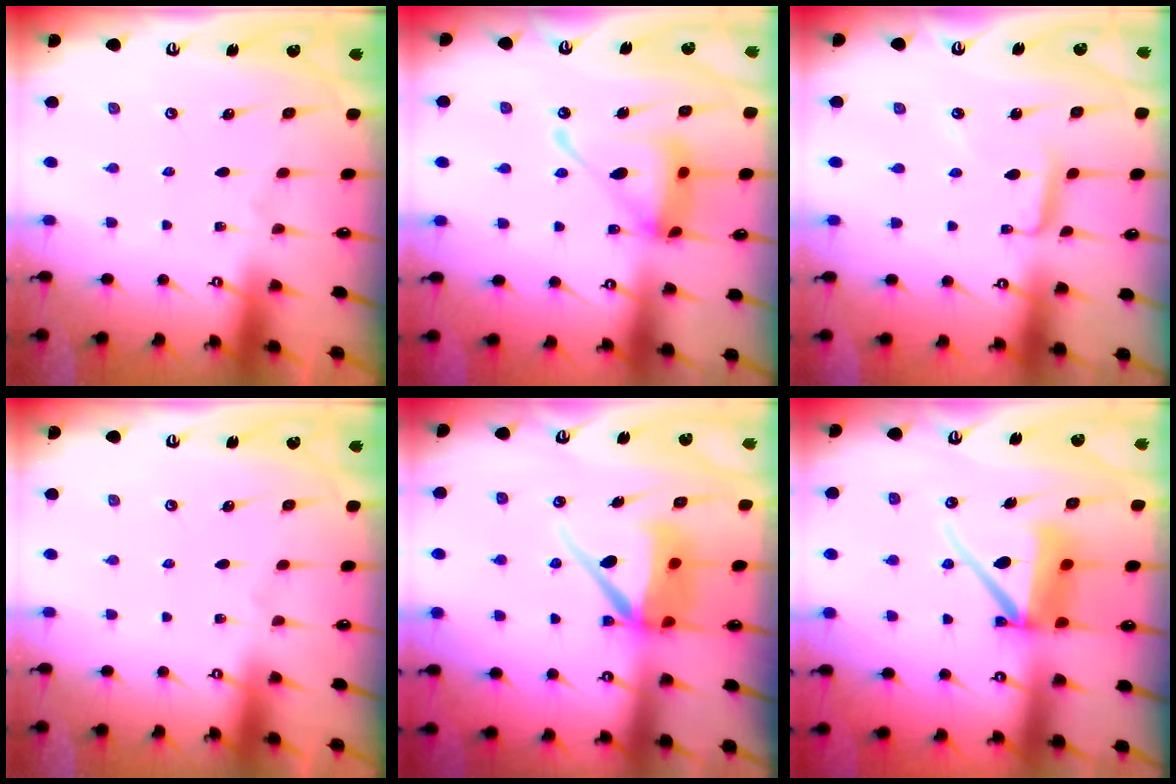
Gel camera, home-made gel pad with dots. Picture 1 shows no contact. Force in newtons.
{"total": 16.8, "press": 16.7, "slide": 1.6}
{"total": 7.1, "press": 7.1, "slide": 0.3}
{"total": 0.0}
{"total": 10.3, "press": 10.2, "slide": 1.2}
{"total": 11.1, "press": 11.0, "slide": 1.5}